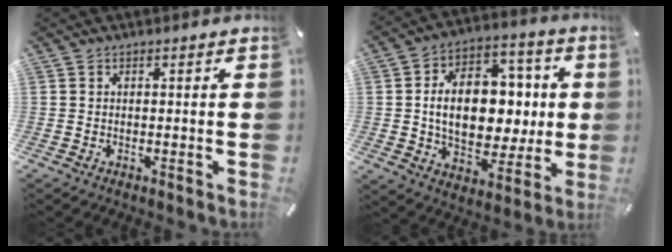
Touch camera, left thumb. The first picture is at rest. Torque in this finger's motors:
{"motor_torque": [2.53, 2.48, 1.67, -0.04, 0.48]}